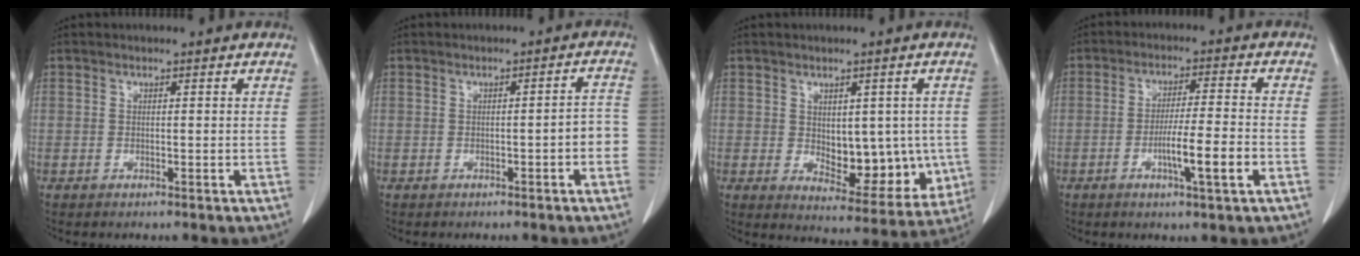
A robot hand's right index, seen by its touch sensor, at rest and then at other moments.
{"total": 3.2, "force": [-1.1, 0.6, 2.9], "torque": [-0.027, 0.012, -0.016]}
{"total": 10.9, "force": [-0.4, 6.1, 9.0], "torque": [-0.104, 0.000, 0.020]}
{"total": 7.7, "force": [-2.7, -0.1, 7.2], "torque": [-0.117, -0.004, -0.046]}